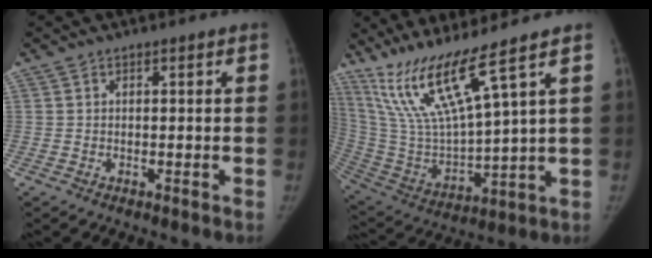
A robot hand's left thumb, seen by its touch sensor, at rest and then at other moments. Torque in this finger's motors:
{"motor_torque": [1.27, 1.22, 1.13, -1.65, 0.11]}